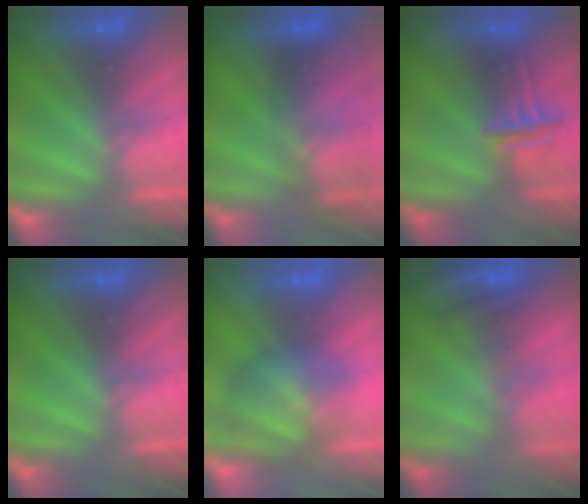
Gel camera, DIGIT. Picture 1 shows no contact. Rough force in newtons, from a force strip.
{"total": 2.9}
{"total": 2.8}
{"total": 0.0}
{"total": 2.9}
{"total": 4.7}